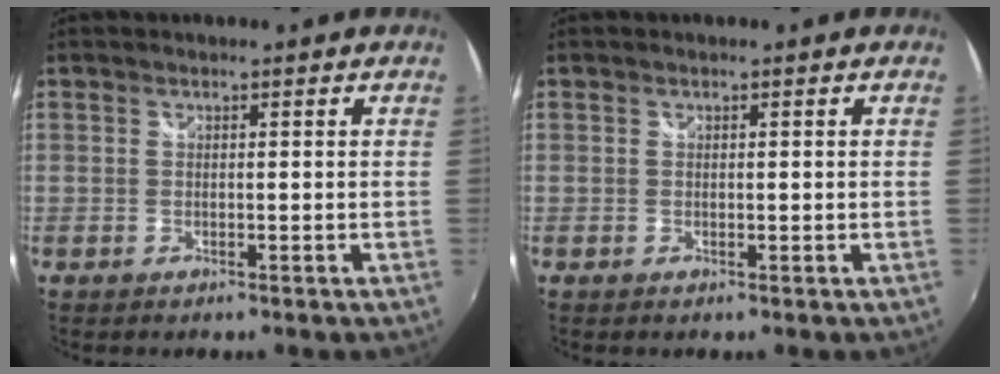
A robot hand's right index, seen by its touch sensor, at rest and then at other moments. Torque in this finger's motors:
{"motor_torque": [-0.17, 0.43, -0.02, 0.00]}